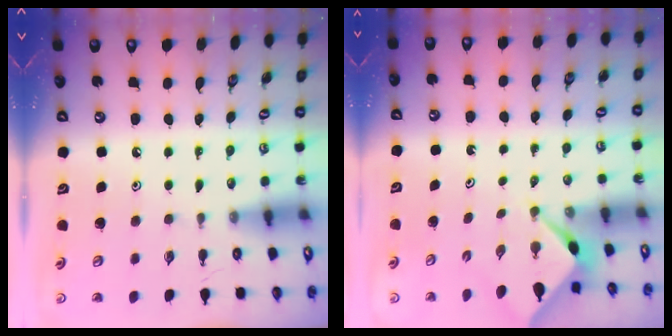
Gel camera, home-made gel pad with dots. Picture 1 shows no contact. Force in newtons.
{"total": 2.4, "press": 2.3, "slide": 0.3}